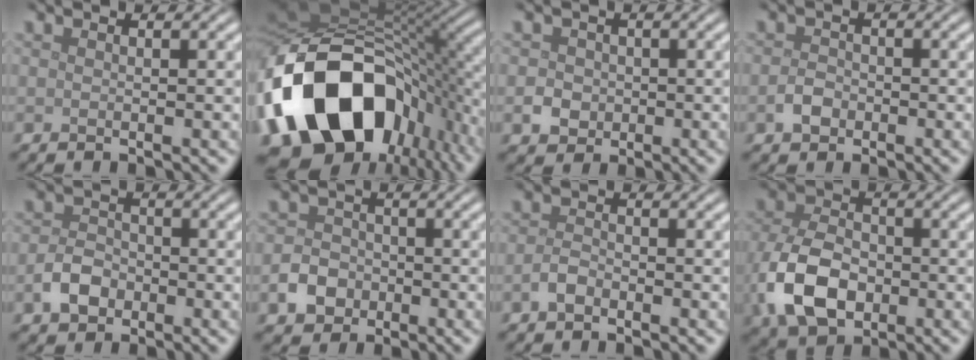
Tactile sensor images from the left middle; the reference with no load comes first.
{"total": 18.9, "force": [-6.4, 12.5, 12.7], "torque": [-0.258, -0.031, -0.092]}
{"total": 1.9, "force": [-0.4, 1.8, 0.6], "torque": [-0.003, -0.003, -0.007]}
{"total": 1.7, "force": [-0.8, 1.3, 0.8], "torque": [-0.016, 0.002, -0.018]}
{"total": 2.8, "force": [-1.3, 2.0, 1.4], "torque": [-0.023, 0.005, -0.031]}
{"total": 3.0, "force": [-1.2, 2.5, 1.2], "torque": [-0.021, 0.002, -0.025]}
{"total": 1.4, "force": [-0.9, 0.7, 0.8], "torque": [-0.020, 0.002, -0.022]}
{"total": 7.9, "force": [-2.4, 5.2, 5.3], "torque": [-0.125, -0.008, -0.054]}